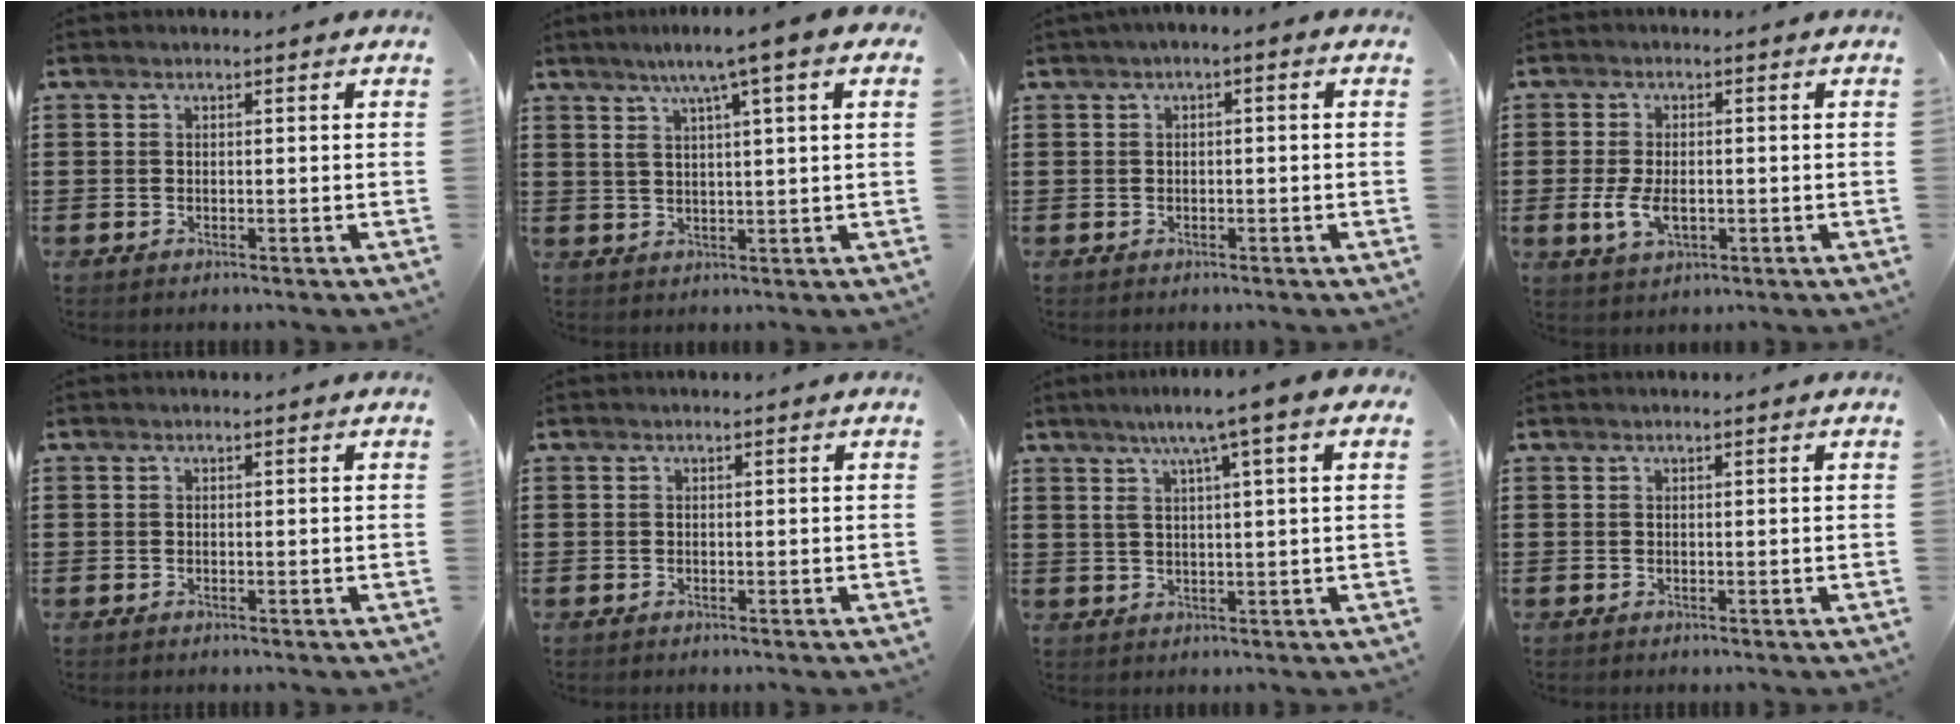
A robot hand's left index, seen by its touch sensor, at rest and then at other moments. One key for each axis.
{"total": 5.8, "fx": 3.0, "fy": -0.1, "fz": 5.0, "tx": -0.107, "ty": -0.005, "tz": 0.044}
{"total": 1.3, "fx": -1.0, "fy": 0.3, "fz": 0.8, "tx": -0.014, "ty": 0.001, "tz": -0.020}
{"total": 4.8, "fx": -0.8, "fy": 2.7, "fz": 4.0, "tx": -0.093, "ty": -0.003, "tz": -0.018}
{"total": 0.0}
{"total": 0.0}
{"total": 5.5, "fx": 2.3, "fy": -0.2, "fz": 4.9, "tx": -0.104, "ty": -0.001, "tz": 0.033}
{"total": 0.0}